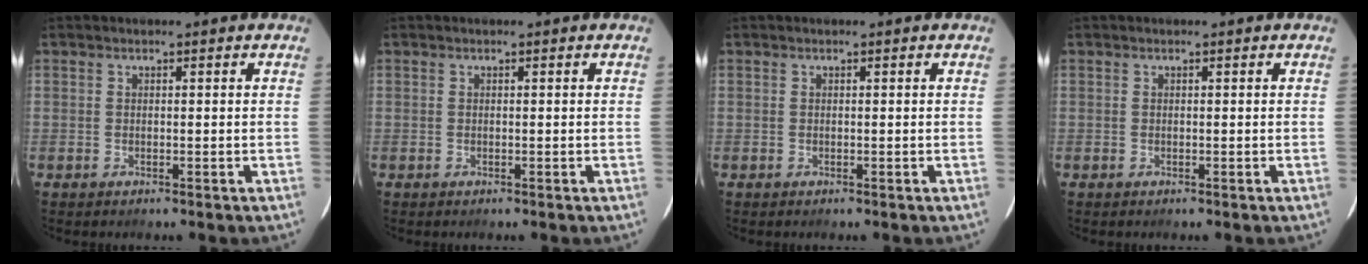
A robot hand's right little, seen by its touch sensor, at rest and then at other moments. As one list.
[{"total": 0.0}, {"total": 0.0}, {"total": 0.0}]